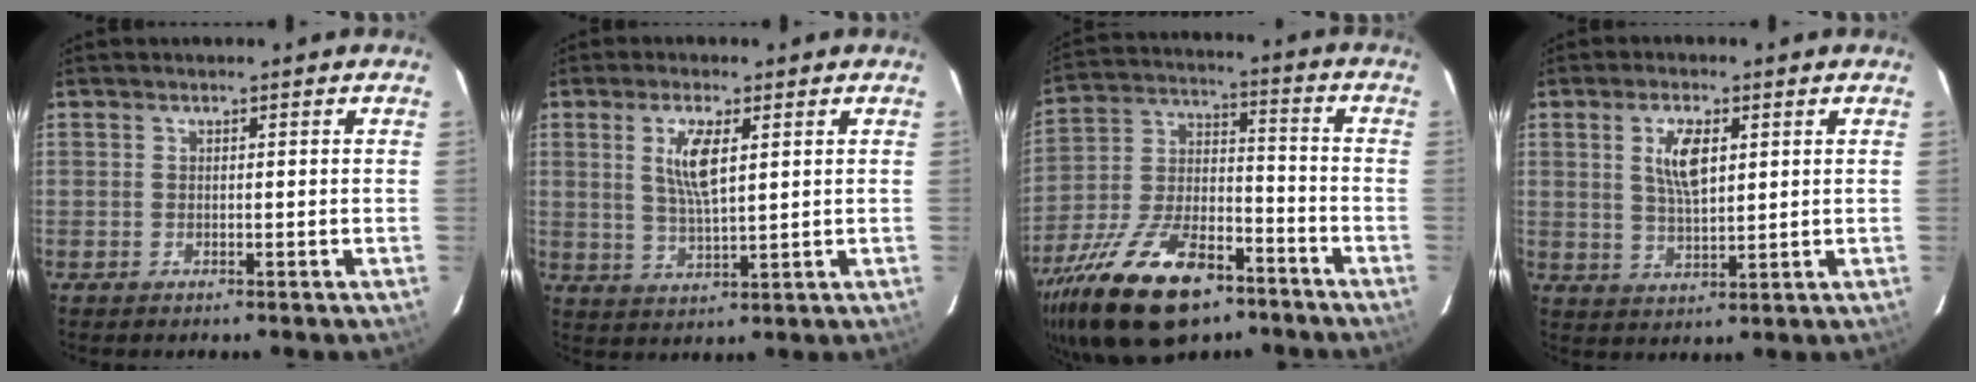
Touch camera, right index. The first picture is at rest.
{"total": 7.0, "force": [2.4, 3.0, 5.8], "torque": [-0.106, 0.002, 0.049]}
{"total": 23.7, "force": [-15.0, 10.6, 15.0], "torque": [-0.302, -0.016, -0.250]}
{"total": 6.6, "force": [2.1, 2.7, 5.6], "torque": [-0.103, 0.002, 0.043]}